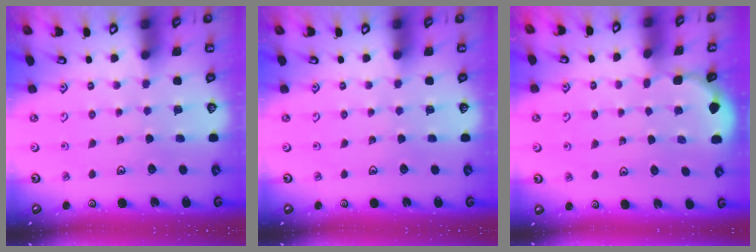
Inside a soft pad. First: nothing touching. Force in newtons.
{"total": 0.0}
{"total": 1.3, "press": 1.3, "slide": 0.1}